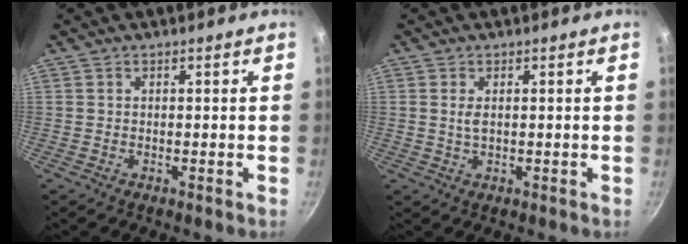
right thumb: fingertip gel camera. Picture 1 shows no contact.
{"total": 2.1, "force": [0.4, 1.0, 1.7], "torque": [-0.032, -0.002, 0.007]}